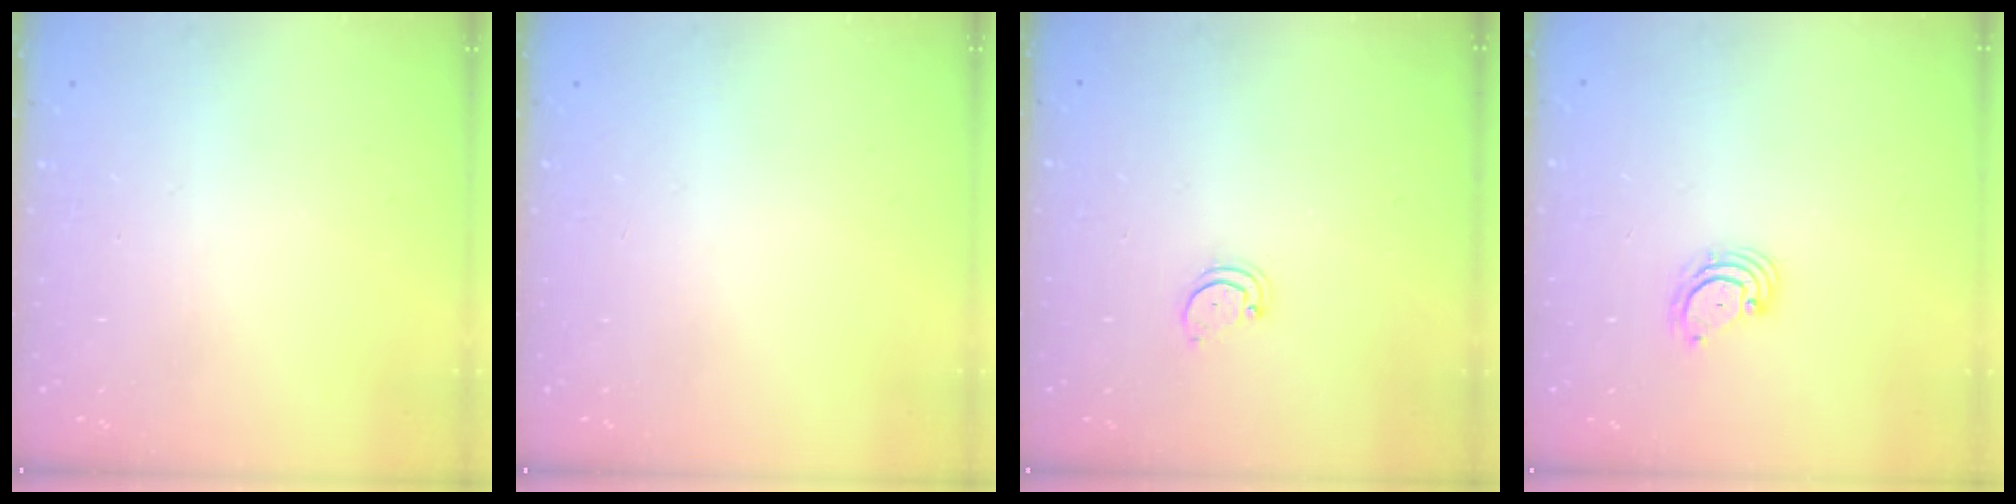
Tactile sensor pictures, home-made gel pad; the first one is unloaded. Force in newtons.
{"total": 0.0}
{"total": 2.2, "press": 2.2, "slide": 0.2}
{"total": 3.2, "press": 3.1, "slide": 0.4}